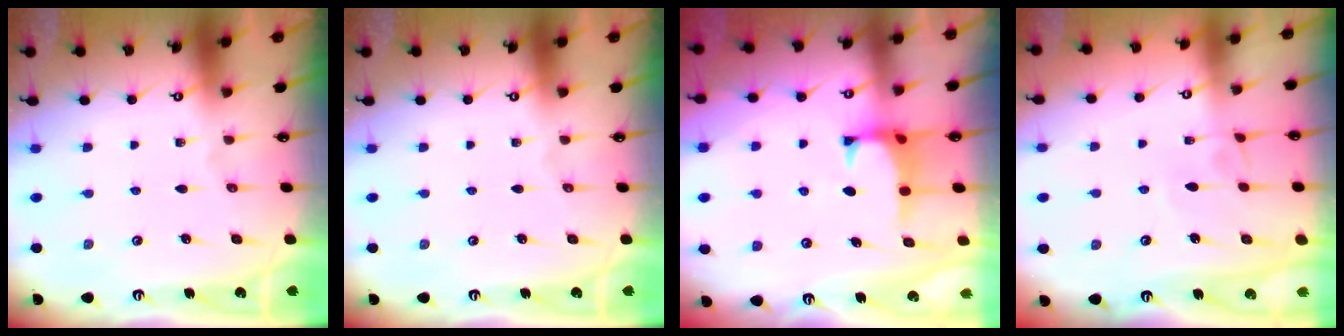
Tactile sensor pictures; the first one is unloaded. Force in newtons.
{"total": 0.0}
{"total": 1.1, "press": 0.9, "slide": 0.6}
{"total": 1.3, "press": 1.3, "slide": 0.5}